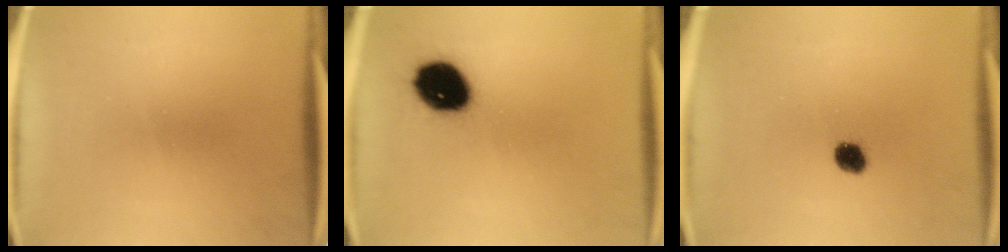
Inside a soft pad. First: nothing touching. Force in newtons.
{"total": 13.7}
{"total": 3.5}